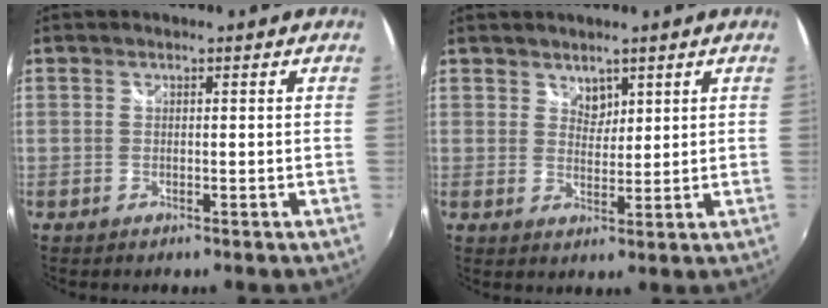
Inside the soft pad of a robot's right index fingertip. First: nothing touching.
{"total": 2.8, "force": [2.1, 1.7, 0.7], "torque": [-0.004, 0.002, 0.038]}